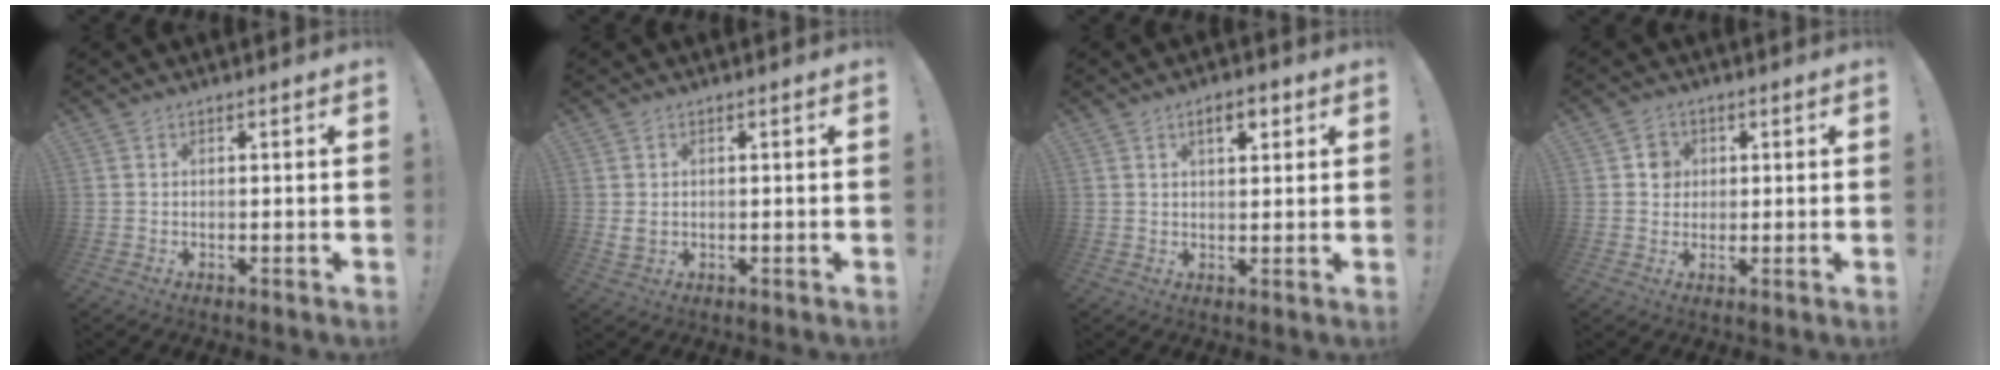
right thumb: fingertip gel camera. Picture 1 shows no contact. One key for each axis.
{"total": 2.2, "fx": 0.7, "fy": 1.8, "fz": 1.2, "tx": -0.022, "ty": 0.005, "tz": 0.014}
{"total": 4.8, "fx": 2.4, "fy": 2.1, "fz": 3.6, "tx": -0.040, "ty": -0.007, "tz": 0.034}
{"total": 4.6, "fx": 1.0, "fy": 4.2, "fz": 1.4, "tx": -0.008, "ty": 0.001, "tz": 0.015}